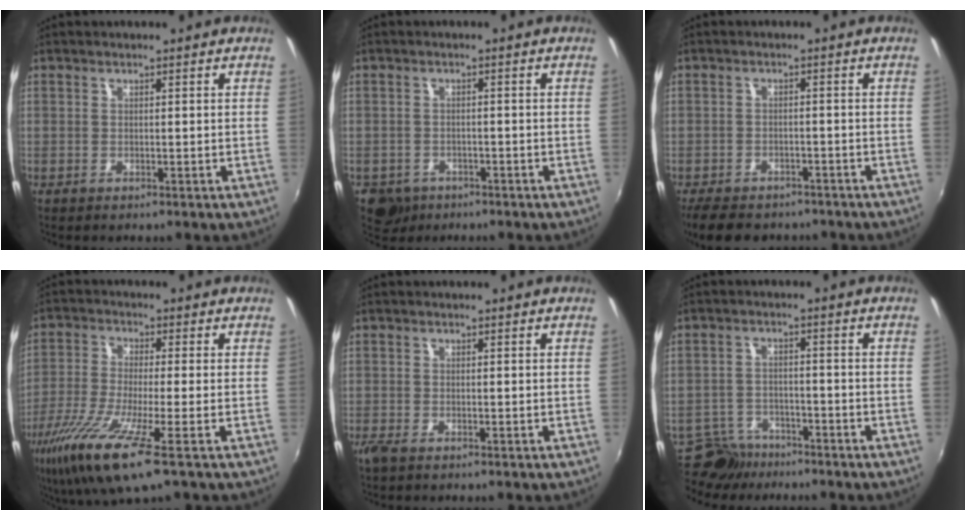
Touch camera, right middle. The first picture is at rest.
{"total": 5.0, "force": [-2.9, 3.8, 1.4], "torque": [-0.040, -0.007, -0.043]}
{"total": 8.6, "force": [-6.5, 4.6, 3.0], "torque": [-0.073, 0.008, -0.096]}
{"total": 13.7, "force": [-7.4, 1.2, 11.5], "torque": [-0.249, -0.045, -0.141]}
{"total": 1.6, "force": [-1.1, 0.2, 1.1], "torque": [-0.023, -0.007, -0.023]}
{"total": 7.6, "force": [-6.6, 3.7, 1.2], "torque": [-0.042, 0.006, -0.112]}